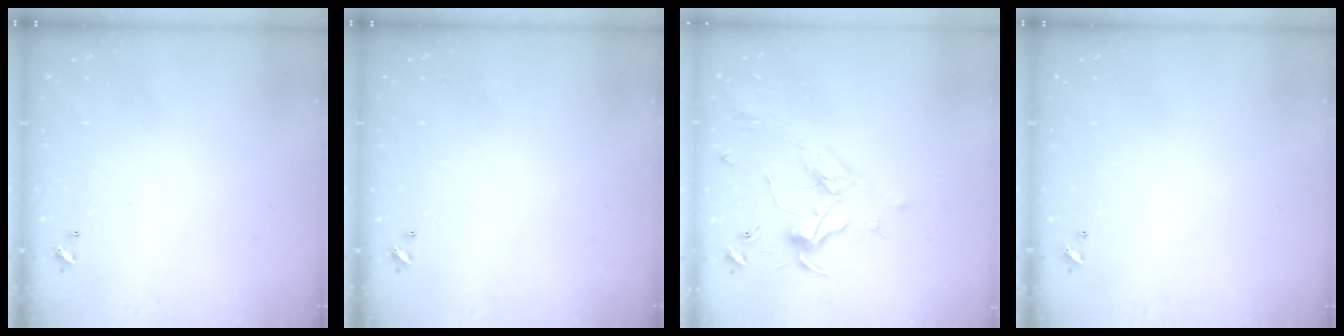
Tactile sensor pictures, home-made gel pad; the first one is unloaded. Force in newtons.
{"total": 0.0}
{"total": 1.8, "press": 1.7, "slide": 0.6}
{"total": 0.0}